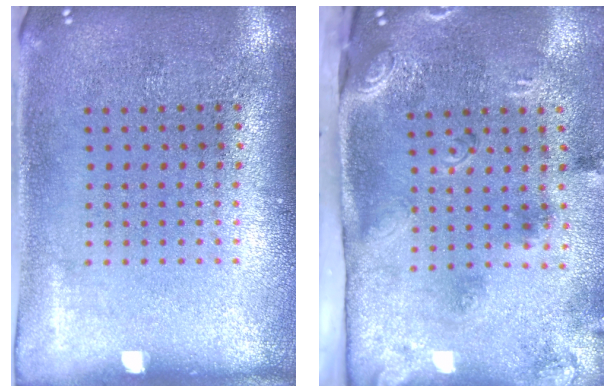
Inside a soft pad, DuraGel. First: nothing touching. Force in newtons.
{"total": 3.0, "press": 1.9, "slide": 2.3}